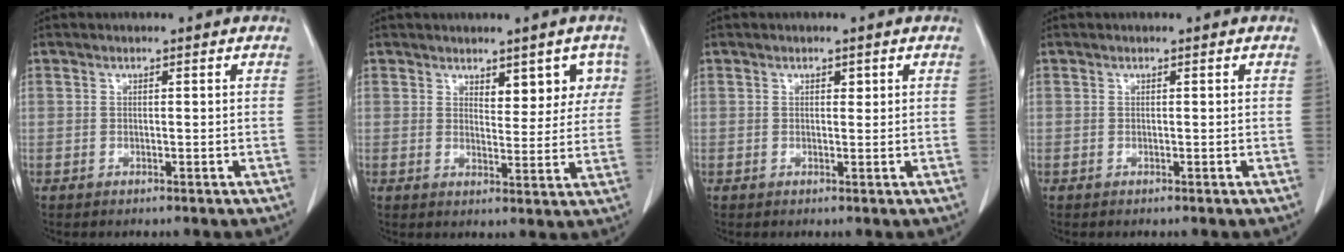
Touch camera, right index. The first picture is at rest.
{"total": 5.7, "force": [2.9, 2.9, 4.0], "torque": [-0.034, 0.007, 0.038]}
{"total": 0.8, "force": [0.4, 0.5, 0.5], "torque": [-0.006, -0.001, 0.005]}
{"total": 0.0}